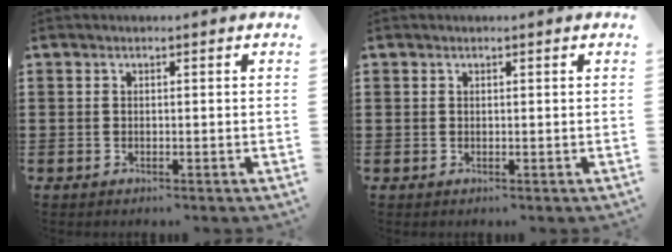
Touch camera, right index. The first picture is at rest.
{"total": 0.7, "force": [0.4, 0.5, 0.0], "torque": [-0.002, 0.002, 0.007]}